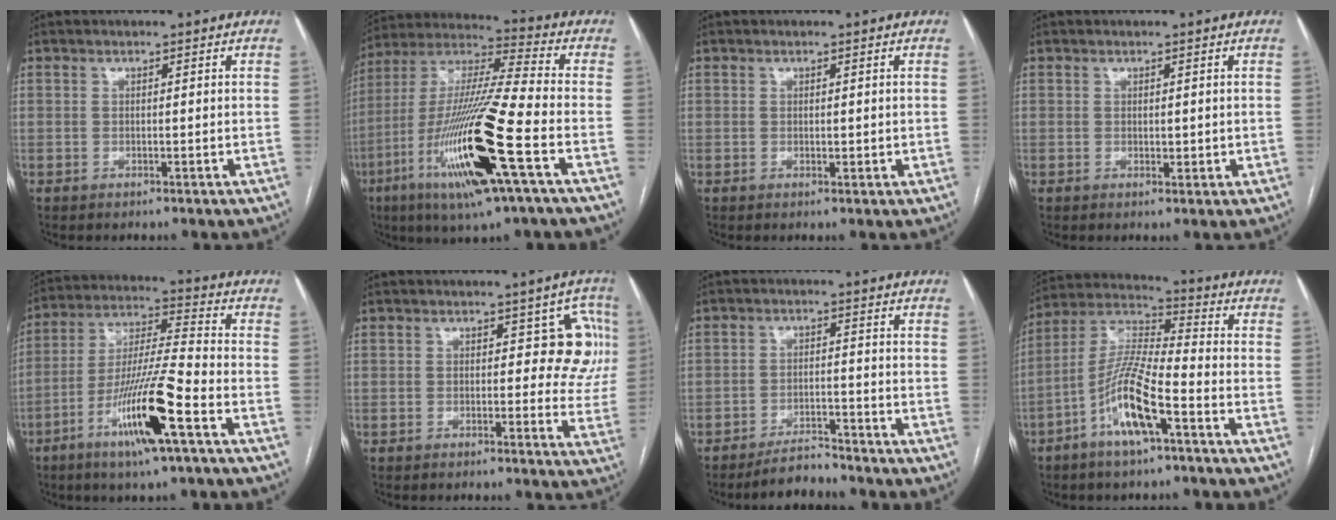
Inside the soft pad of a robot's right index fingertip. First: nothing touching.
{"total": 21.4, "force": [-8.0, 1.0, 19.8], "torque": [-0.412, -0.029, -0.150]}
{"total": 0.8, "force": [0.2, 0.6, 0.4], "torque": [-0.004, 0.000, 0.005]}
{"total": 1.2, "force": [0.2, 0.9, 0.8], "torque": [-0.009, -0.001, 0.007]}
{"total": 15.7, "force": [-7.4, 0.5, 13.8], "torque": [-0.273, -0.014, -0.132]}
{"total": 7.2, "force": [1.6, 4.1, 5.7], "torque": [-0.033, 0.018, 0.013]}
{"total": 4.2, "force": [-4.1, 0.7, 0.9], "torque": [-0.019, -0.011, -0.072]}
{"total": 12.1, "force": [-5.6, 2.0, 10.5], "torque": [-0.219, 0.001, -0.110]}